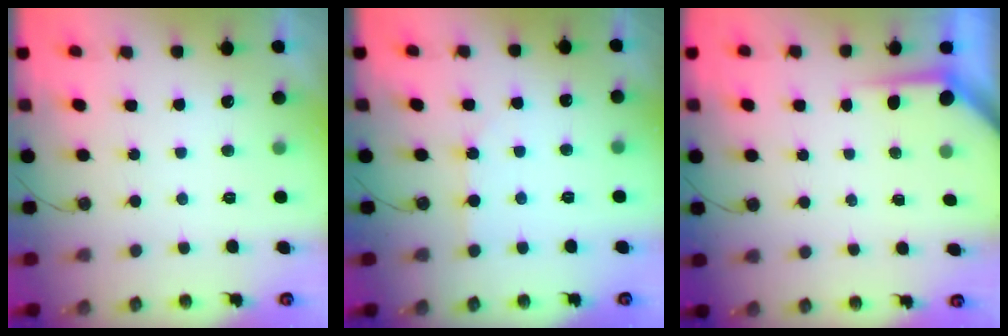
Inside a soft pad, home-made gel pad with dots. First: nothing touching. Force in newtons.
{"total": 2.7, "press": 2.7, "slide": 0.5}
{"total": 3.8, "press": 3.7, "slide": 0.4}